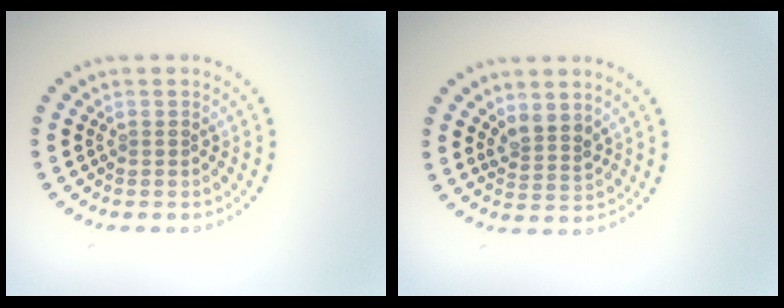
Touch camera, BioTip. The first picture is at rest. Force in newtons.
{"total": 2.3, "press": 1.8, "slide": 1.4}